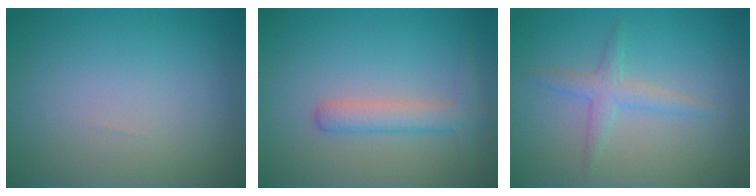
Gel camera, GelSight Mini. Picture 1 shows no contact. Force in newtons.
{"total": 2.7, "press": 2.7, "slide": 0.1}
{"total": 2.0, "press": 2.0, "slide": 0.1}